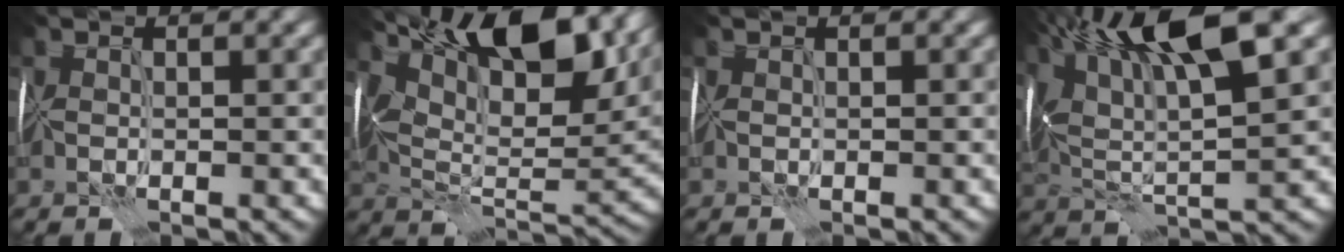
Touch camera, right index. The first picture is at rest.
{"total": 14.7, "force": [6.8, 6.9, 11.0], "torque": [-0.198, 0.029, 0.119]}
{"total": 0.0}
{"total": 11.7, "force": [5.7, 3.2, 9.6], "torque": [-0.184, 0.024, 0.094]}